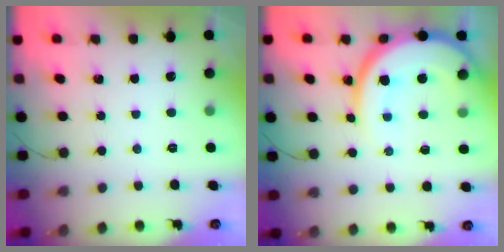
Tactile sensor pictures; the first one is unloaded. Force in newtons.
{"total": 13.4, "press": 13.4, "slide": 1.4}